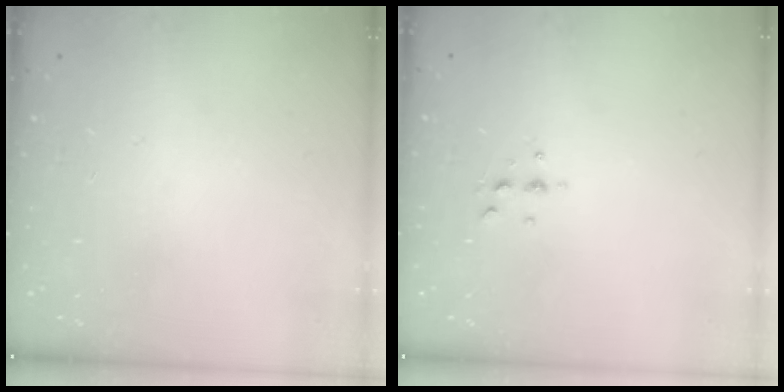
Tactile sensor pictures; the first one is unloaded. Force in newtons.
{"total": 4.4, "press": 4.3, "slide": 0.5}